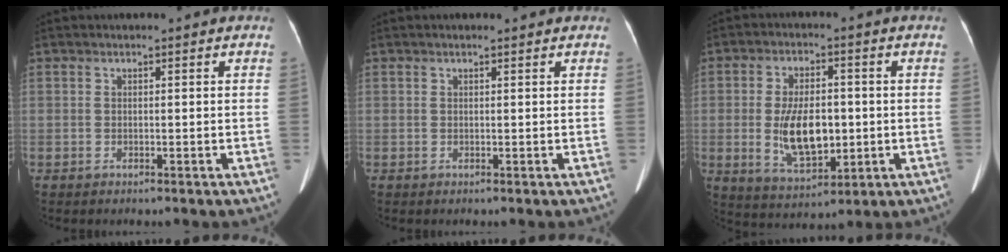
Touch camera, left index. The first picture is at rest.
{"total": 1.1, "force": [0.9, 0.1, 0.5], "torque": [-0.012, 0.012, 0.015]}
{"total": 10.0, "force": [-0.9, 4.8, 8.7], "torque": [-0.171, -0.002, -0.004]}